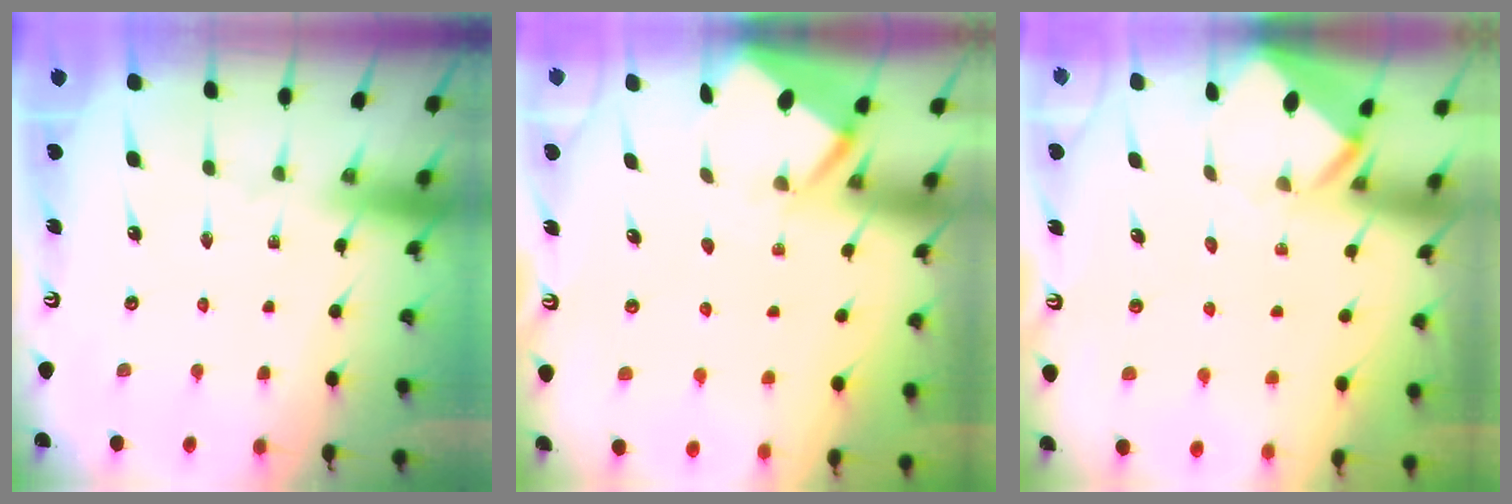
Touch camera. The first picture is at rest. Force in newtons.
{"total": 2.8, "press": 2.8, "slide": 0.3}
{"total": 3.7, "press": 3.7, "slide": 0.2}